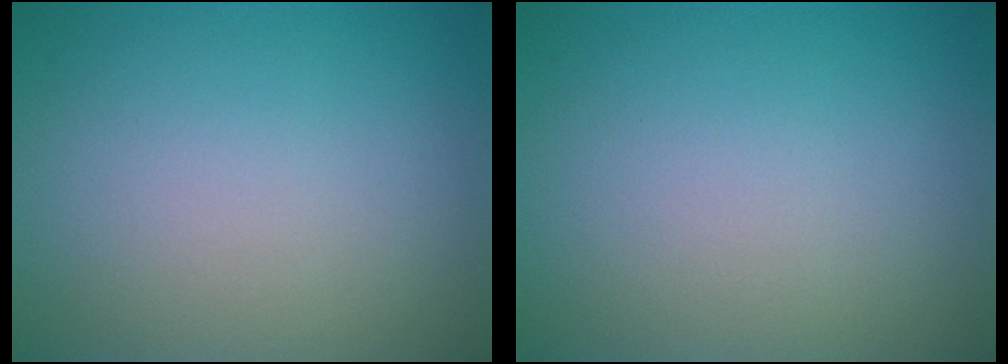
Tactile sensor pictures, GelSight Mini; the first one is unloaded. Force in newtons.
{"total": 0.0}